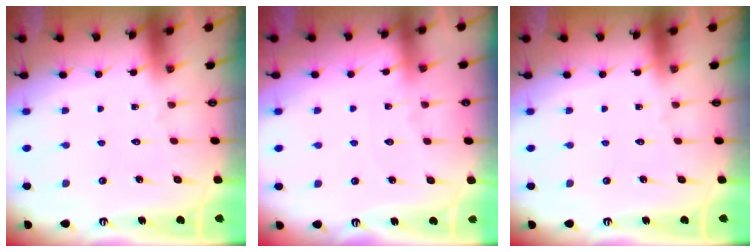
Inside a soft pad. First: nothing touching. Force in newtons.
{"total": 3.5, "press": 3.5, "slide": 0.4}
{"total": 0.0}